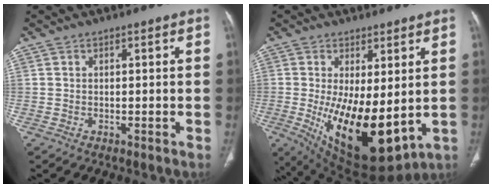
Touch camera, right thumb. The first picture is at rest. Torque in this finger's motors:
{"motor_torque": [2.42, 2.59, 1.55, -1.23, 0.67]}